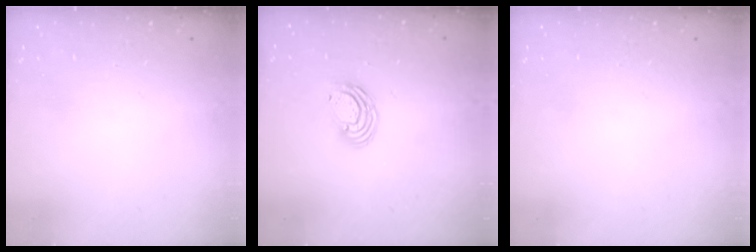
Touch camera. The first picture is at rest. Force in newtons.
{"total": 7.5, "press": 7.4, "slide": 1.3}
{"total": 0.0}